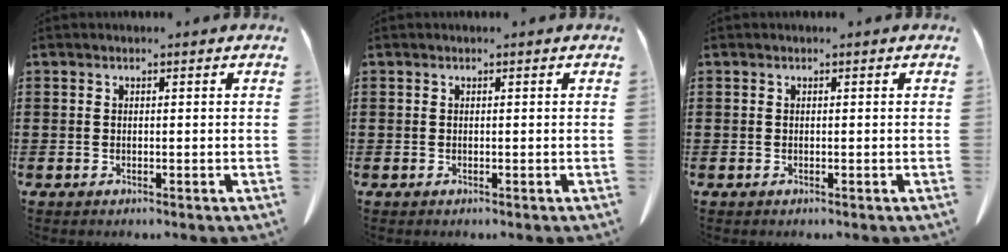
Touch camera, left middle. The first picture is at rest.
{"total": 0.0}
{"total": 0.0}